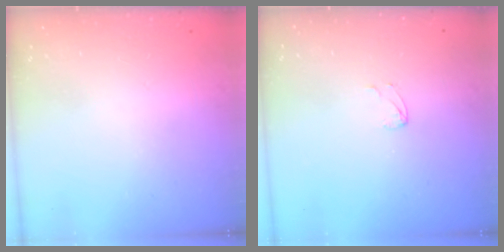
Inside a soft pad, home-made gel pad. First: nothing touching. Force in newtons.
{"total": 2.9, "press": 2.9, "slide": 0.2}